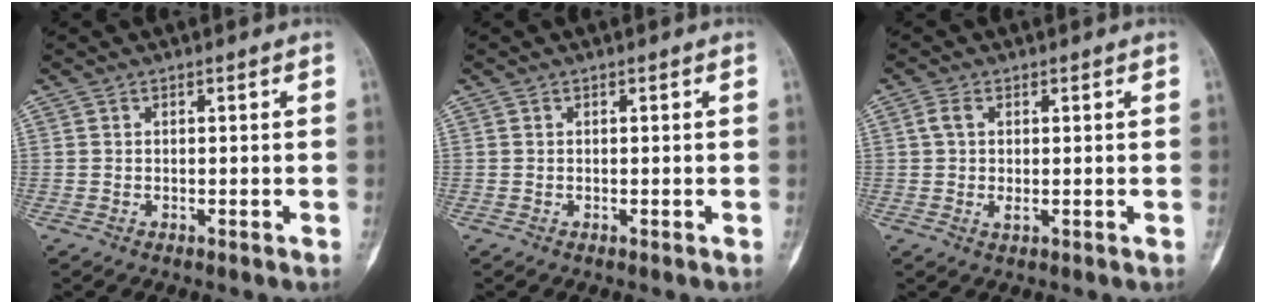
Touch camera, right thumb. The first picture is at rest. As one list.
[{"total": 0.0}, {"total": 3.1, "force": [0.3, 1.5, 2.7], "torque": [-0.063, 0.003, 0.006]}]